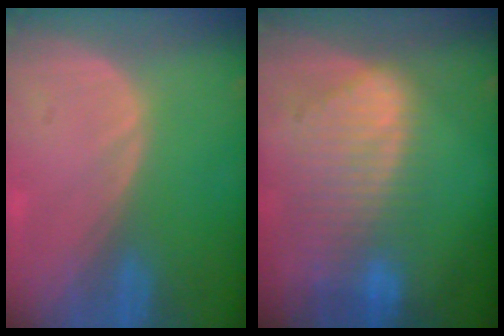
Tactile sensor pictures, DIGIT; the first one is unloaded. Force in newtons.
{"total": 9.3, "press": 8.1, "slide": 4.4}